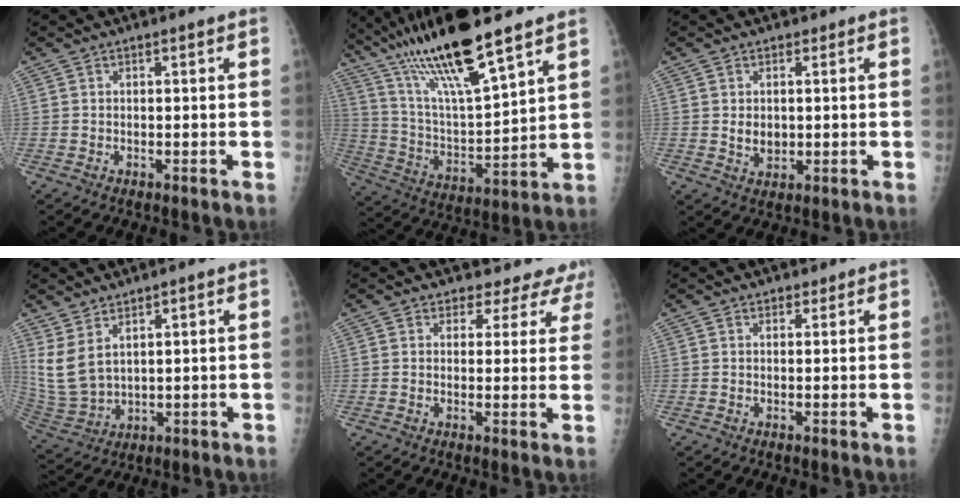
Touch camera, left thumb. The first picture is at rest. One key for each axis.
{"total": 20.5, "fx": 14.2, "fy": 3.1, "fz": 14.4, "tx": -0.256, "ty": -0.054, "tz": 0.266}
{"total": 3.6, "fx": 0.4, "fy": 2.9, "fz": 2.1, "tx": -0.020, "ty": -0.006, "tz": 0.013}
{"total": 8.1, "fx": 3.9, "fy": 4.7, "fz": 5.2, "tx": -0.107, "ty": -0.022, "tz": 0.095}
{"total": 6.2, "fx": 5.5, "fy": 3.0, "fz": 0.0, "tx": 0.040, "ty": -0.027, "tz": 0.042}
{"total": 0.8, "fx": 0.6, "fy": 0.5, "fz": 0.1, "tx": 0.006, "ty": -0.003, "tz": 0.005}